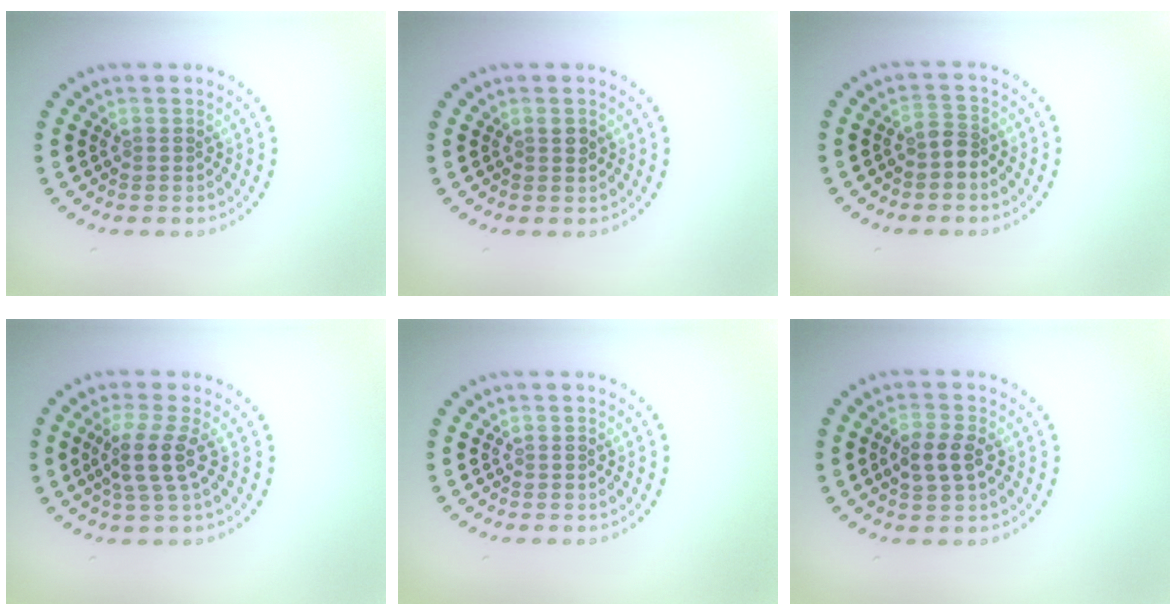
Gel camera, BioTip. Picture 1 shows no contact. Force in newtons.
{"total": 0.9, "press": 0.8, "slide": 0.3}
{"total": 1.5, "press": 1.1, "slide": 1.0}
{"total": 3.1, "press": 2.3, "slide": 2.1}
{"total": 0.0}
{"total": 2.4, "press": 2.3, "slide": 0.6}